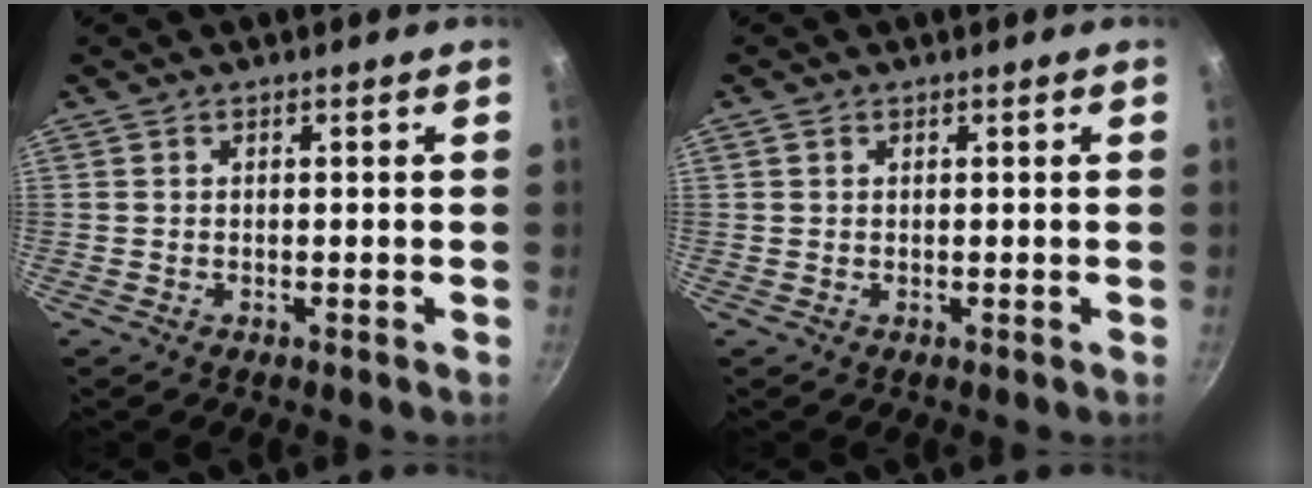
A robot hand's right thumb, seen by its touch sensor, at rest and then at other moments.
{"total": 0.8, "force": [0.4, 0.6, 0.3], "torque": [-0.005, 0.001, 0.005]}